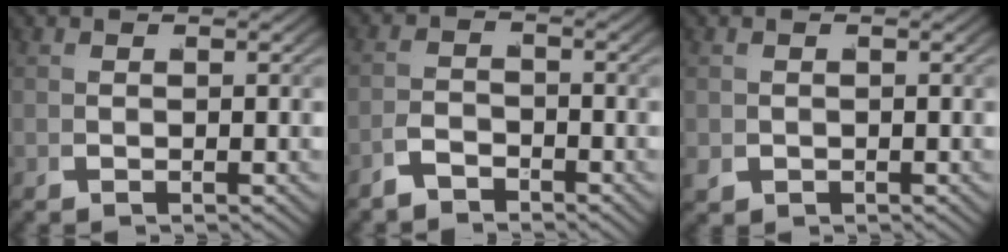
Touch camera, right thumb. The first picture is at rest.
{"total": 2.5, "force": [-2.4, -0.1, -0.7], "torque": [0.037, 0.012, -0.057]}
{"total": 1.6, "force": [-0.5, 1.3, 0.6], "torque": [-0.018, -0.012, -0.004]}